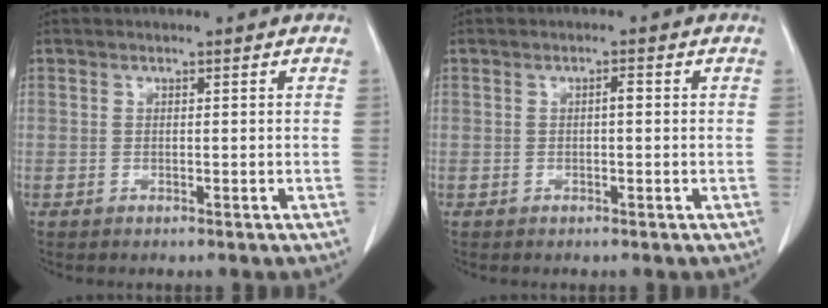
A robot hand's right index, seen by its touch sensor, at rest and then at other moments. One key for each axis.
{"total": 1.0, "fx": 0.0, "fy": 0.2, "fz": 1.0, "tx": -0.015, "ty": 0.002, "tz": 0.000}